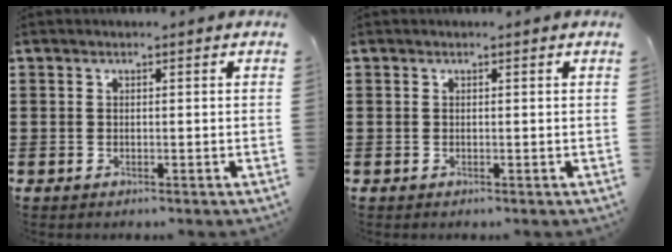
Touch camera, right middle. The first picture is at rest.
{"total": 0.0}